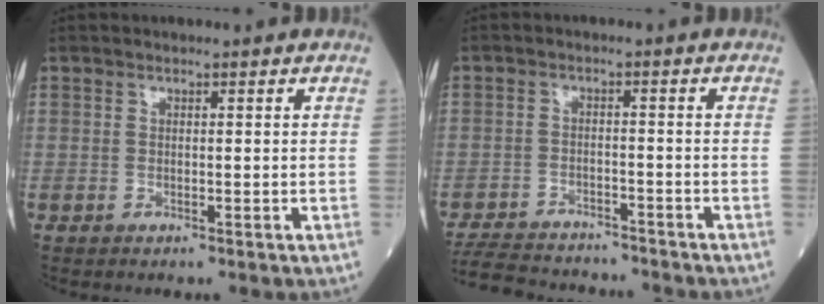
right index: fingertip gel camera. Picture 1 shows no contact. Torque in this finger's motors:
{"motor_torque": [-0.37, -0.43, -0.95, -0.21]}